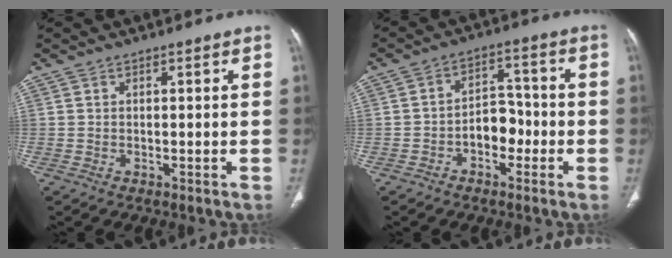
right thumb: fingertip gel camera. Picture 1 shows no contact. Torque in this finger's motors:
{"motor_torque": [-0.14, 0.36, 0.59, -0.25, 0.02]}